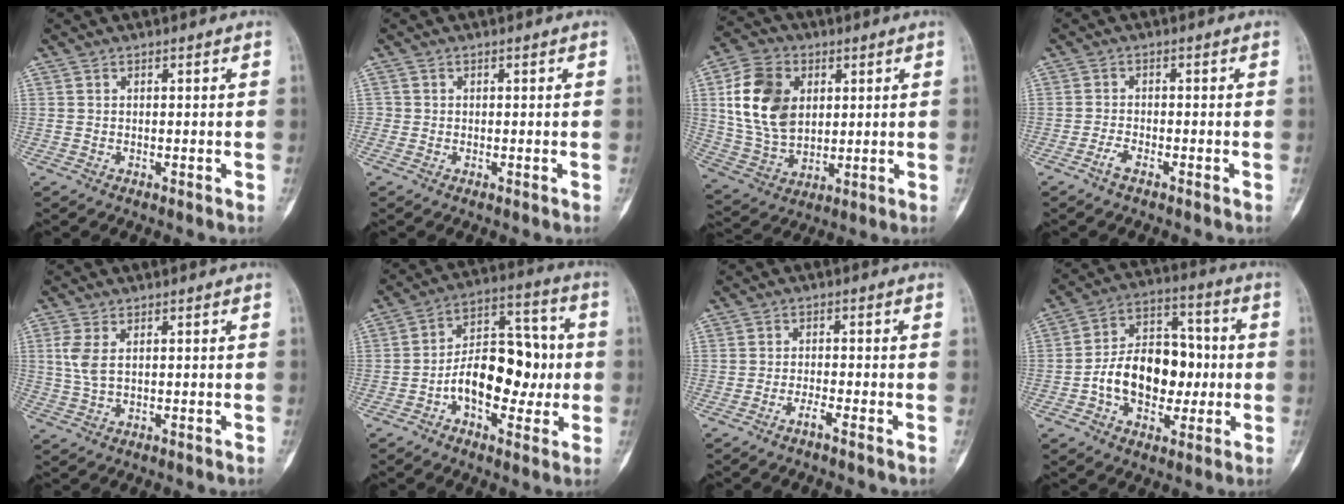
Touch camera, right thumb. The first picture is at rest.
{"total": 0.6, "force": [-0.1, 0.6, 0.1], "torque": [0.004, 0.004, -0.004]}
{"total": 15.6, "force": [3.7, 11.1, 10.4], "torque": [-0.176, -0.004, 0.074]}
{"total": 2.2, "force": [-1.5, 0.5, 1.4], "torque": [-0.036, 0.008, -0.033]}
{"total": 3.7, "force": [0.8, 1.4, 3.3], "torque": [-0.089, 0.003, 0.024]}
{"total": 15.3, "force": [-2.4, 9.1, 12.0], "torque": [-0.157, 0.046, -0.042]}
{"total": 2.1, "force": [-1.6, -0.2, 1.4], "torque": [-0.034, 0.005, -0.034]}
{"total": 15.9, "force": [-2.1, 10.7, 11.5], "torque": [-0.149, 0.039, -0.035]}